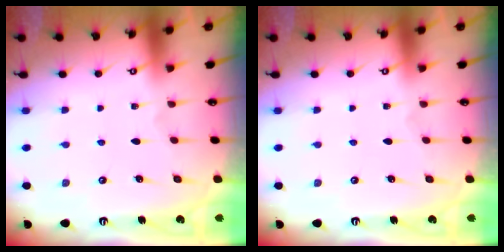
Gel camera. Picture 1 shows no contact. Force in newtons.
{"total": 0.0}